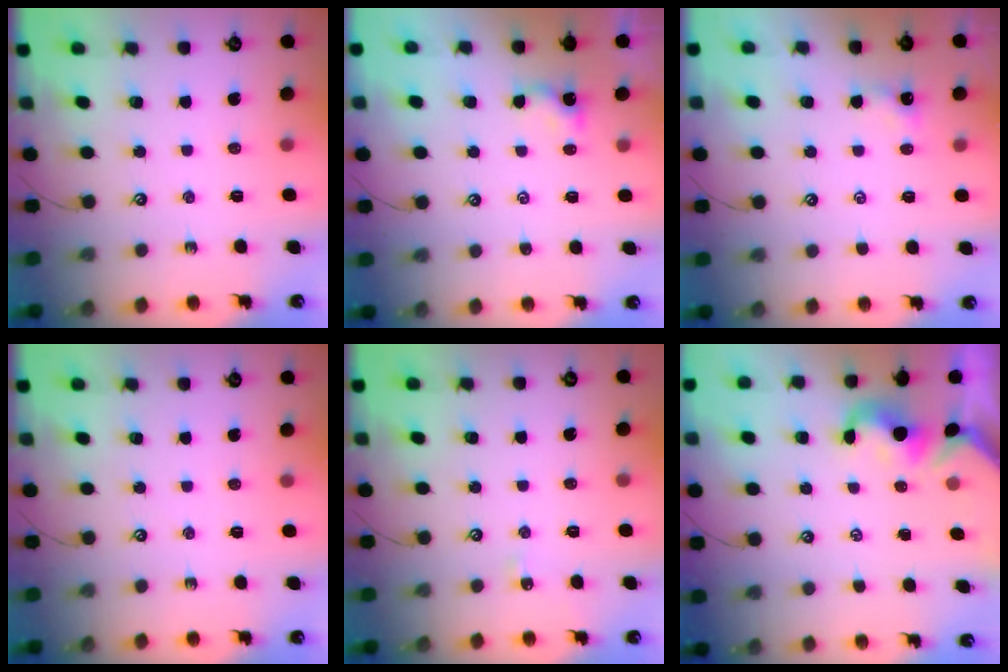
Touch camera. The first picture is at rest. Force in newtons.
{"total": 0.8, "press": 0.8, "slide": 0.1}
{"total": 1.1, "press": 1.1, "slide": 0.3}
{"total": 0.0}
{"total": 3.9, "press": 3.8, "slide": 0.6}
{"total": 1.2, "press": 1.1, "slide": 0.2}